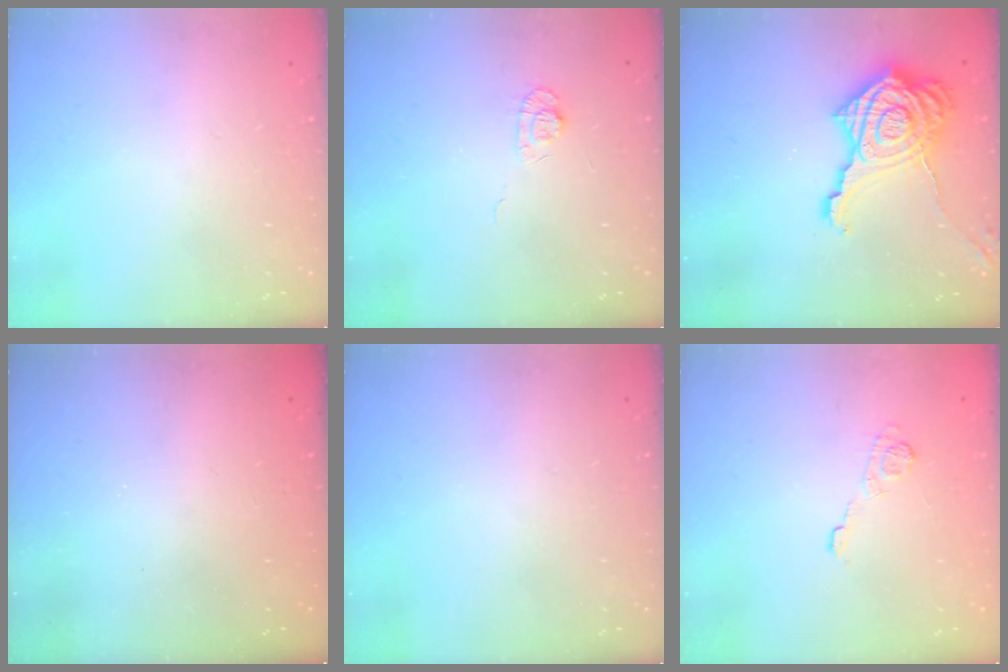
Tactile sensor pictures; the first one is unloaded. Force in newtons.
{"total": 5.6, "press": 5.6, "slide": 0.7}
{"total": 23.1, "press": 23.0, "slide": 2.2}
{"total": 2.5, "press": 2.4, "slide": 0.8}
{"total": 0.0}
{"total": 9.1, "press": 9.0, "slide": 1.4}